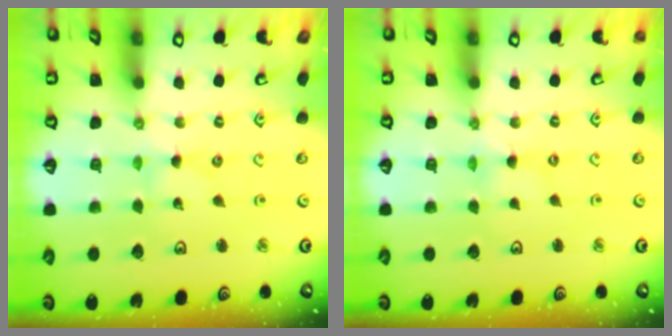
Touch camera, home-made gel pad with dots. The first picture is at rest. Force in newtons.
{"total": 0.7, "press": 0.7, "slide": 0.1}